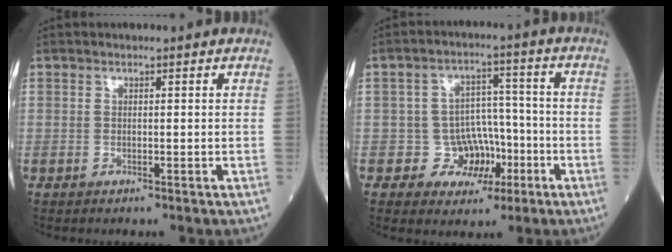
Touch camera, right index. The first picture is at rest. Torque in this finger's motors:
{"motor_torque": [0.18, -0.16, 0.06, 0.00]}